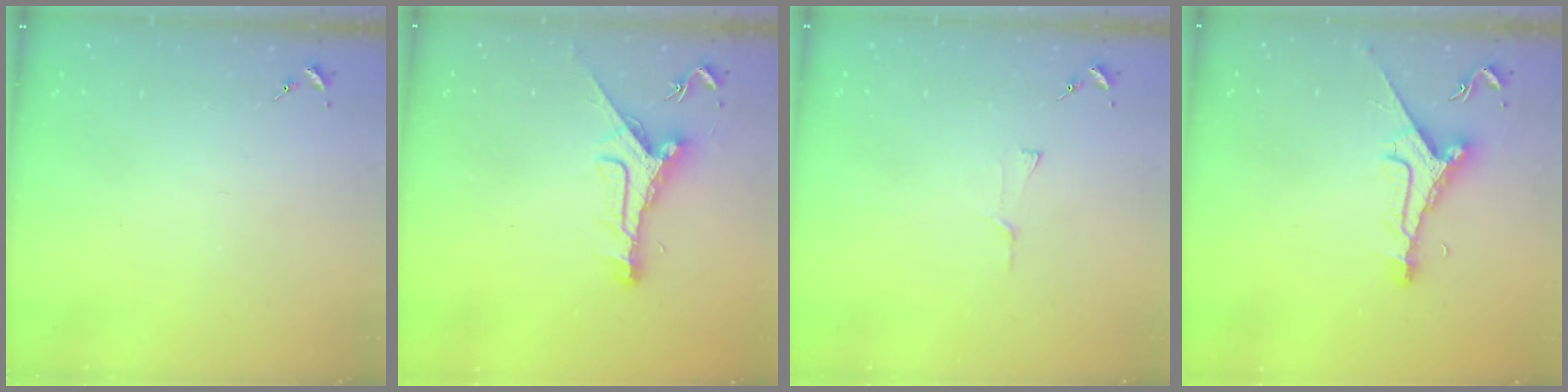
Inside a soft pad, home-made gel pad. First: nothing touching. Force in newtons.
{"total": 11.1, "press": 11.0, "slide": 0.6}
{"total": 4.1, "press": 4.1, "slide": 0.4}
{"total": 9.8, "press": 9.8, "slide": 0.4}